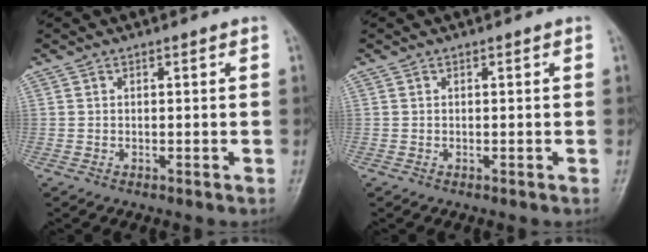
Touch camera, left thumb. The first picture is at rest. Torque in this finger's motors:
{"motor_torque": [-0.01, 0.01, 0.00, 0.00, 0.00]}